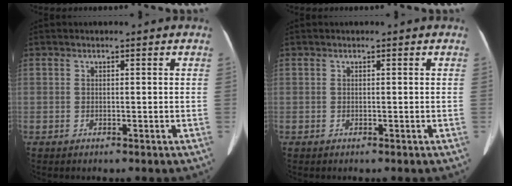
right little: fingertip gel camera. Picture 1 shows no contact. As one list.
[{"total": 0.0}]